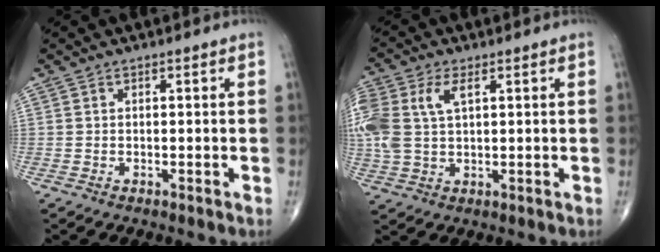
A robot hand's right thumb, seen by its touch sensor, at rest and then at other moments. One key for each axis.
{"total": 12.1, "fx": 3.3, "fy": 7.0, "fz": 9.4, "tx": -0.248, "ty": 0.013, "tz": 0.068}